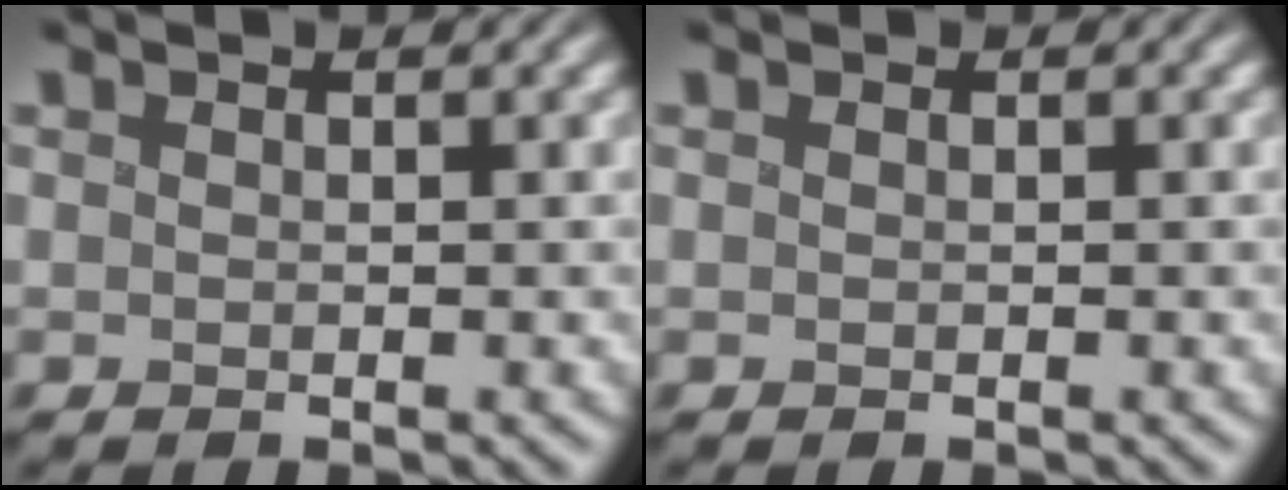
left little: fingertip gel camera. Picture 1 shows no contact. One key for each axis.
{"total": 0.0}